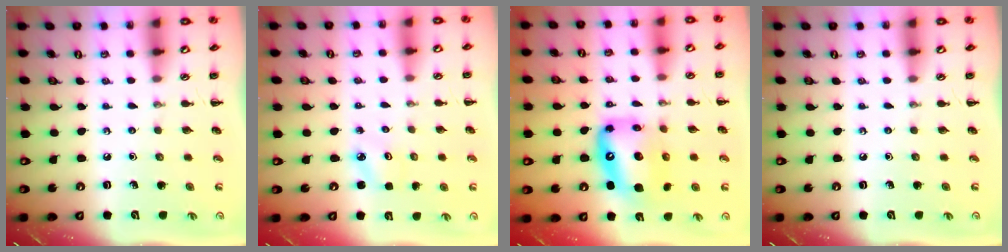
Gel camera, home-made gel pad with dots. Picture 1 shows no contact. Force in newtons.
{"total": 2.5, "press": 2.4, "slide": 0.5}
{"total": 13.5, "press": 13.0, "slide": 3.8}
{"total": 0.0}